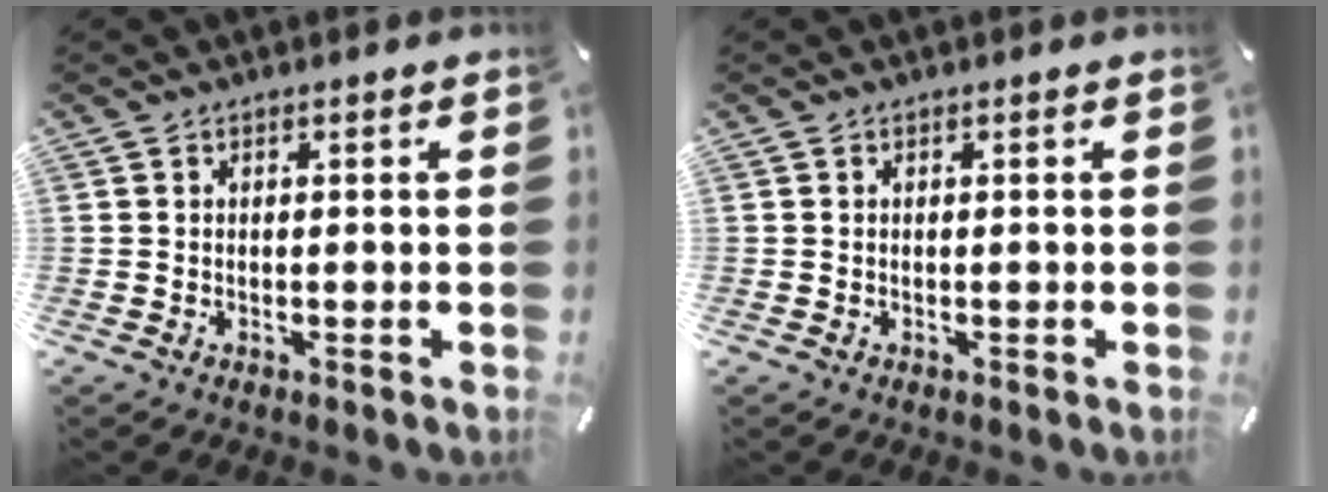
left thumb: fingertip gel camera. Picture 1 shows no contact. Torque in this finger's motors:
{"motor_torque": [0.00, 0.00, -0.01, 0.00, 0.01]}